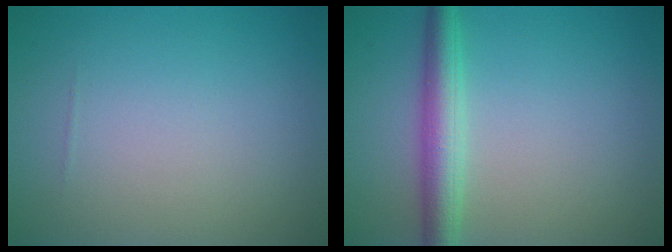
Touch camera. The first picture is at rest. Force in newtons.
{"total": 3.8, "press": 3.8, "slide": 0.1}